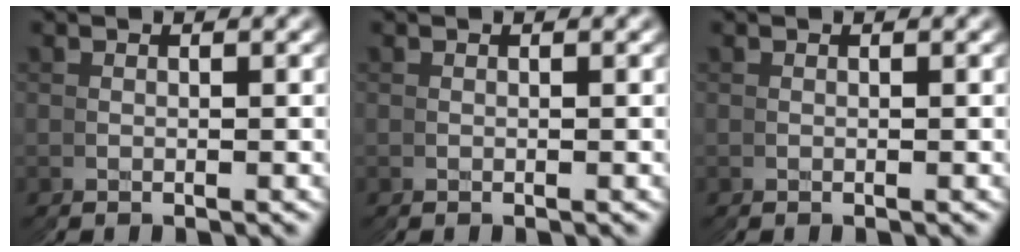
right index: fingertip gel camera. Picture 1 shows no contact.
{"total": 0.0}
{"total": 0.0}